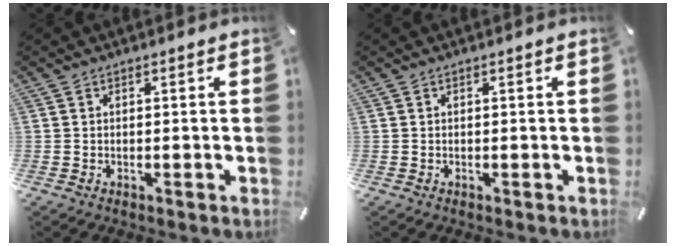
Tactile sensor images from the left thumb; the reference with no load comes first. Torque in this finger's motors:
{"motor_torque": [-0.11, -0.09, -0.03, 0.06, -0.01]}